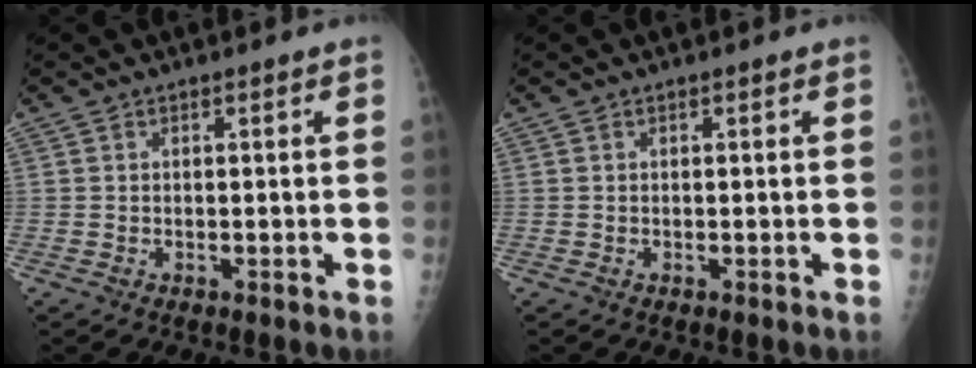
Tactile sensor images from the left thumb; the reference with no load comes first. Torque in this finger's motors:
{"motor_torque": [0.03, 0.03, -0.08, -0.08, 0.00]}